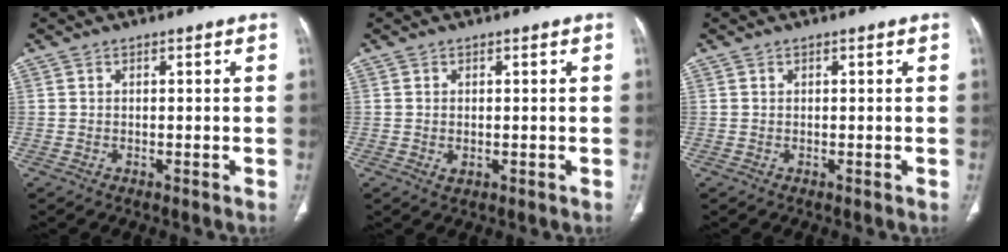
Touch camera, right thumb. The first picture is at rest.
{"total": 1.5, "force": [-0.2, 0.9, 1.1], "torque": [-0.024, -0.003, 0.001]}
{"total": 0.0}